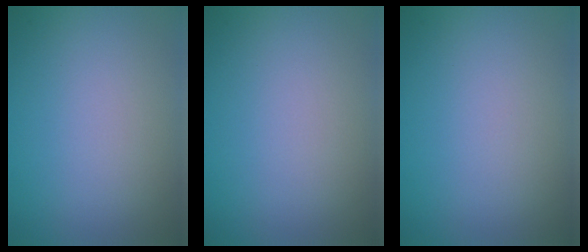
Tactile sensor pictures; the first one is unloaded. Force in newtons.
{"total": 0.0}
{"total": 0.0}